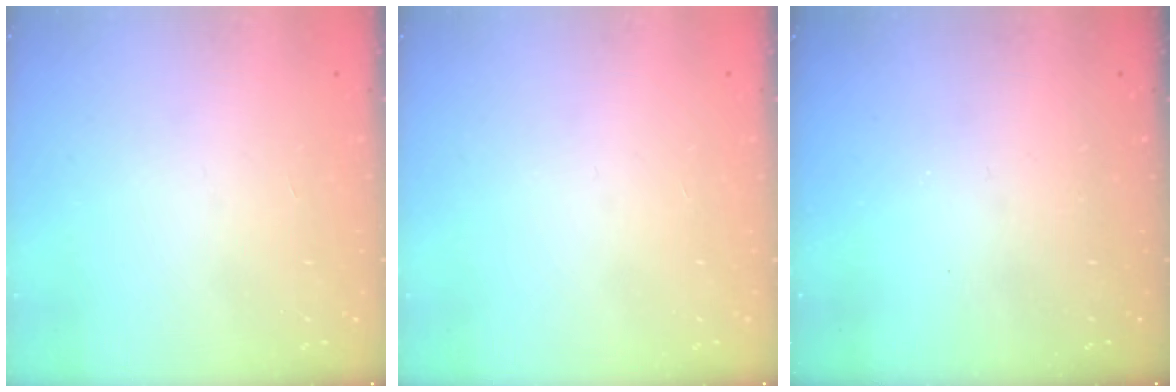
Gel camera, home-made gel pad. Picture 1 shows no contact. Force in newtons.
{"total": 0.0}
{"total": 0.0}